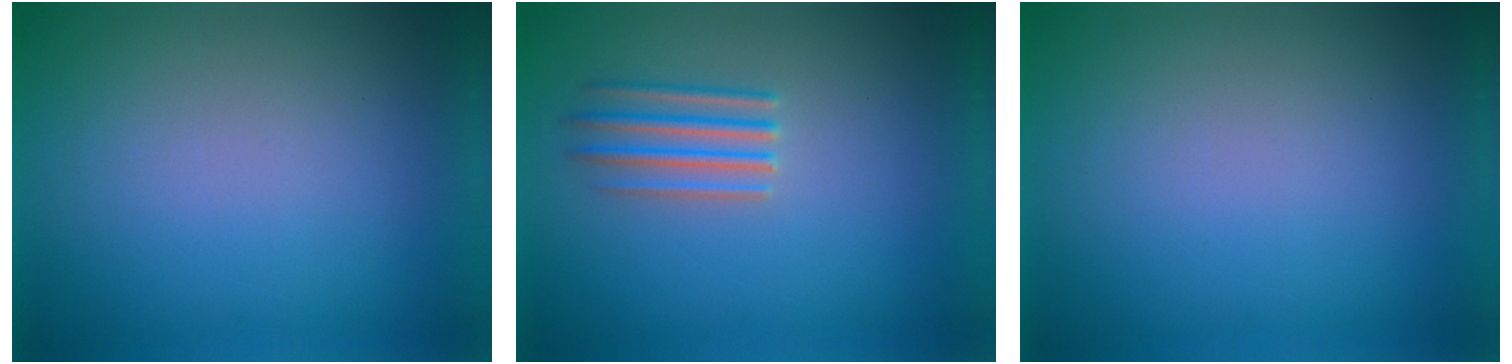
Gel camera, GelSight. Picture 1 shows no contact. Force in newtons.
{"total": 2.7}
{"total": 0.0}